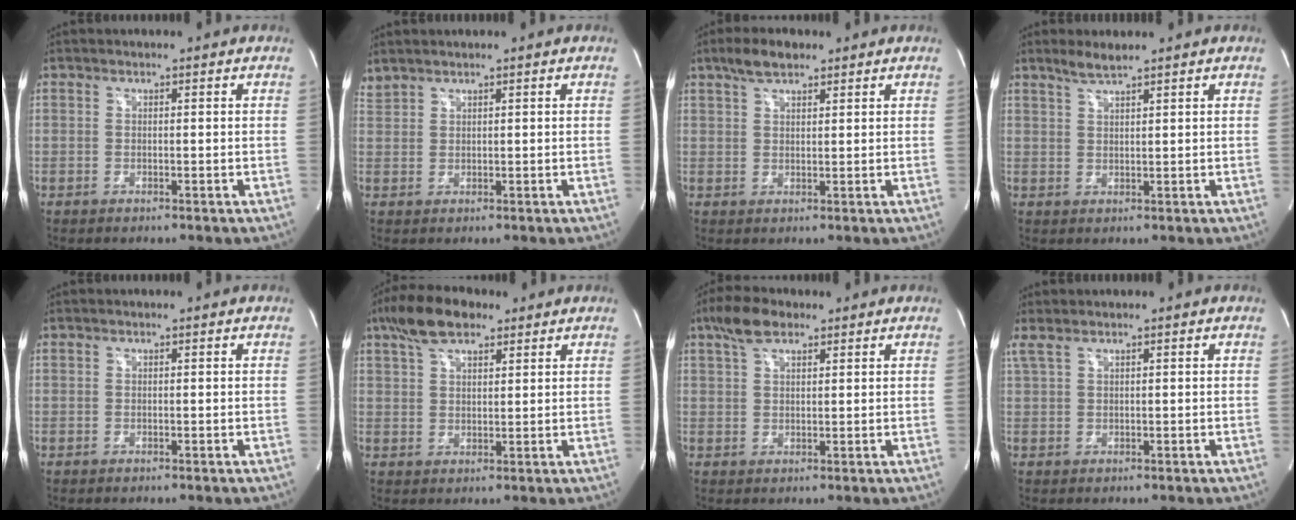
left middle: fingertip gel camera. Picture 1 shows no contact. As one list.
[{"total": 1.7, "force": [1.7, 0.1, 0.2], "torque": [-0.015, 0.015, 0.043]}, {"total": 4.6, "force": [3.4, 1.6, 2.7], "torque": [-0.061, 0.012, 0.062]}, {"total": 2.9, "force": [2.4, -0.1, 1.5], "torque": [-0.039, 0.002, 0.050]}, {"total": 0.0}, {"total": 8.3, "force": [5.6, 3.4, 5.1], "torque": [-0.103, 0.021, 0.102]}, {"total": 5.5, "force": [3.7, 2.2, 3.4], "torque": [-0.076, 0.017, 0.071]}, {"total": 1.8, "force": [1.5, 0.1, 0.9], "torque": [-0.036, 0.020, 0.040]}]